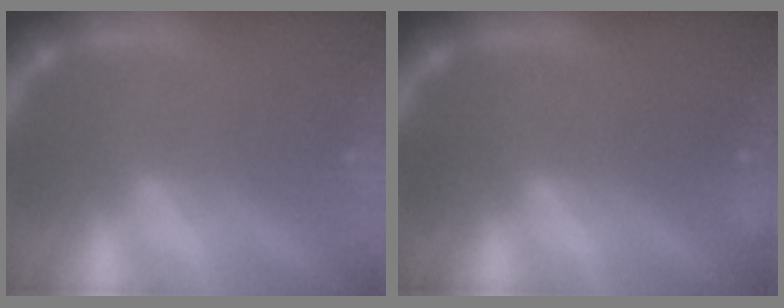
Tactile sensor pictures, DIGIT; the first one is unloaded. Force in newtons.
{"total": 1.9}